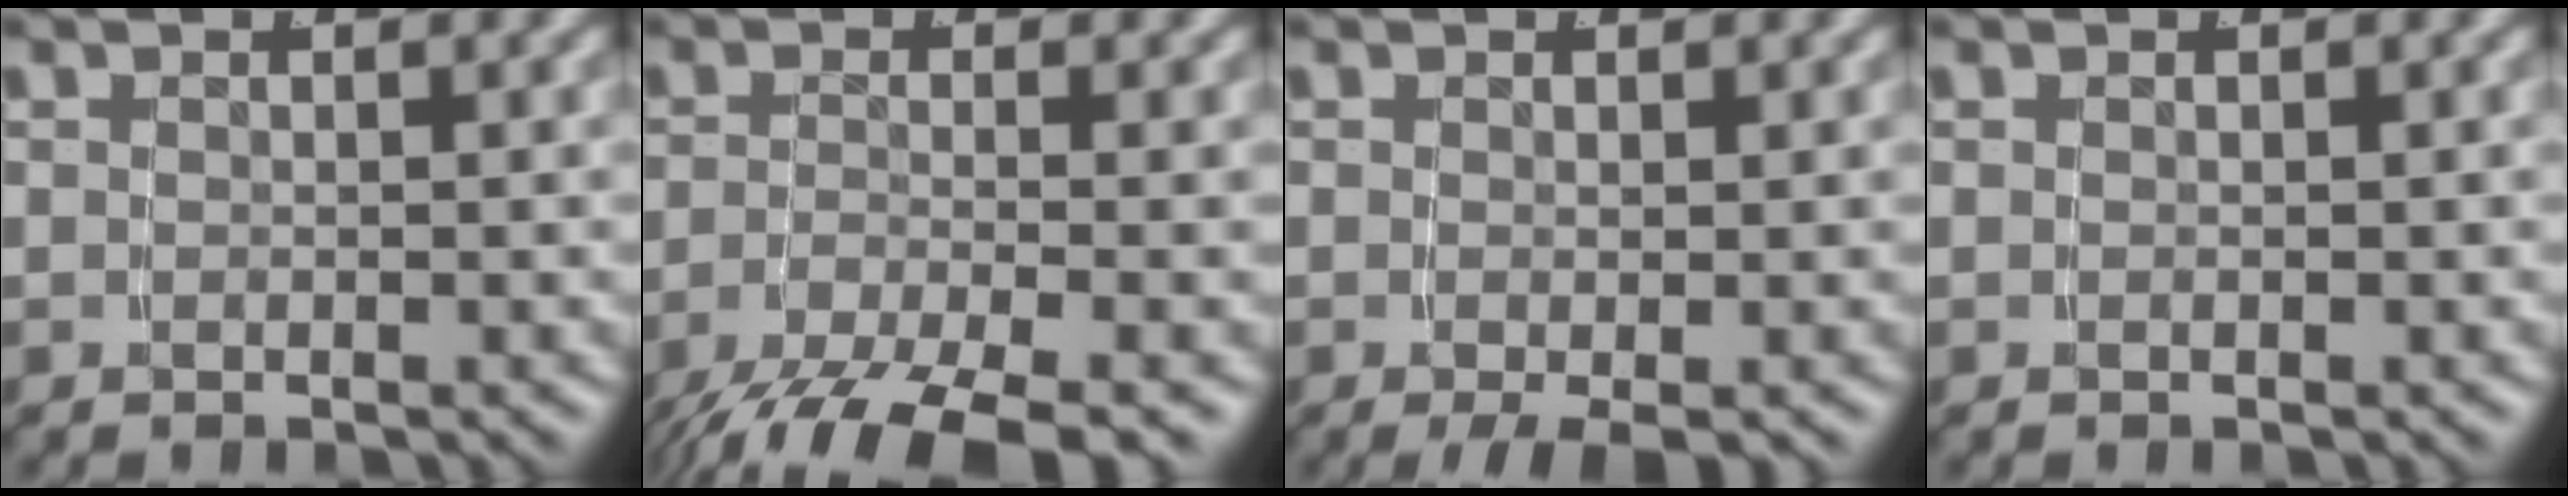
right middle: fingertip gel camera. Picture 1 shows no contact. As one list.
[{"total": 6.2, "force": [-3.9, 2.1, 4.3], "torque": [-0.083, -0.024, -0.044]}, {"total": 3.2, "force": [-2.0, 1.2, 2.2], "torque": [-0.030, -0.013, -0.021]}, {"total": 0.0}]